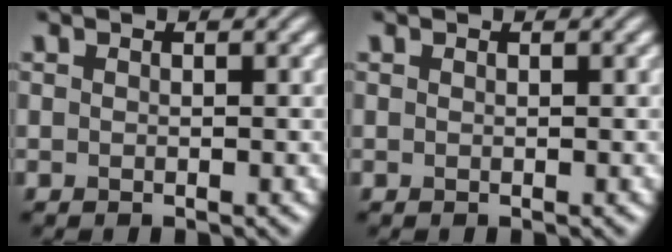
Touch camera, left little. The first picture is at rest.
{"total": 0.0}